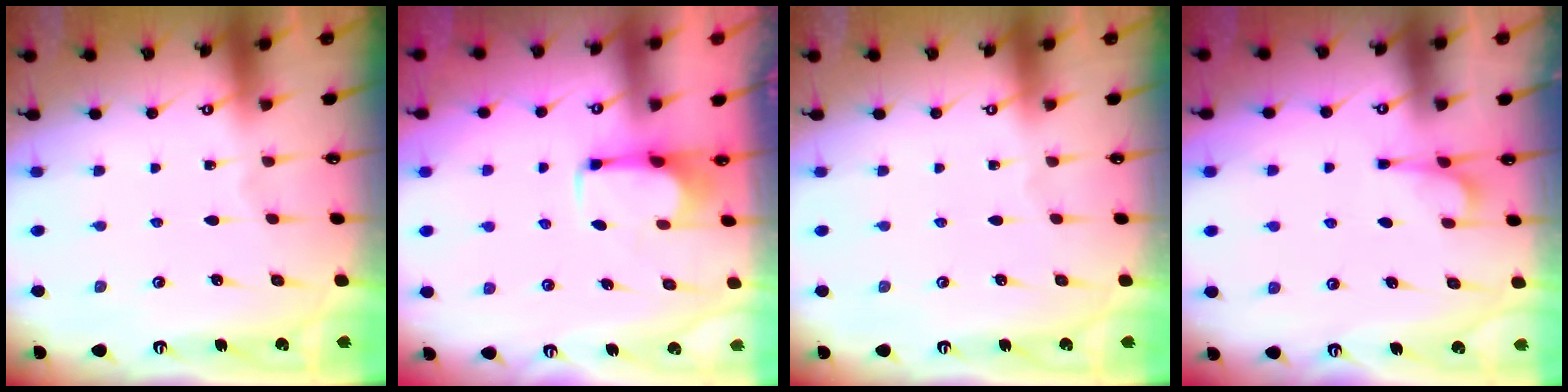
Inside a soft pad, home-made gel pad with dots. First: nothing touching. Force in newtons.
{"total": 2.8, "press": 2.7, "slide": 0.7}
{"total": 0.0}
{"total": 2.4, "press": 2.3, "slide": 0.8}